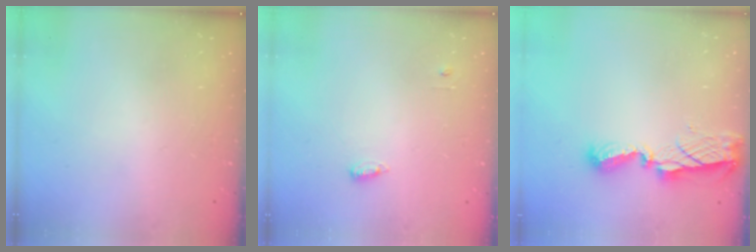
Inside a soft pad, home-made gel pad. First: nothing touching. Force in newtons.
{"total": 3.7, "press": 3.6, "slide": 1.0}
{"total": 8.5, "press": 8.5, "slide": 0.3}